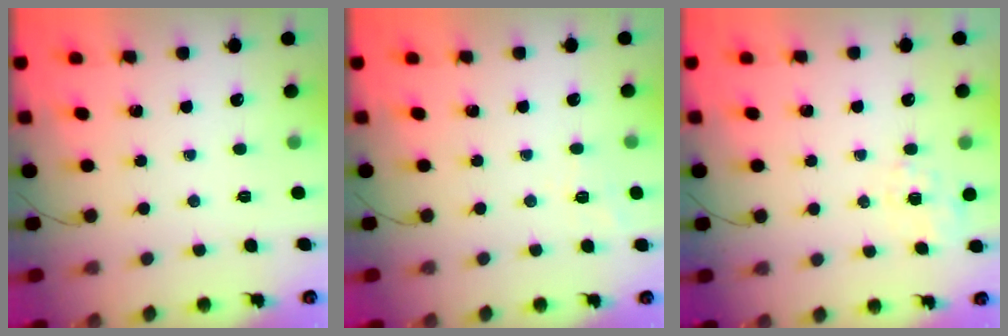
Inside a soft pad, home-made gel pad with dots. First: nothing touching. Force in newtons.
{"total": 3.7, "press": 3.3, "slide": 1.7}
{"total": 2.5, "press": 1.9, "slide": 1.6}